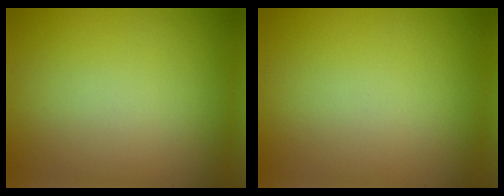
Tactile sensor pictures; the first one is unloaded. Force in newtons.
{"total": 0.0}